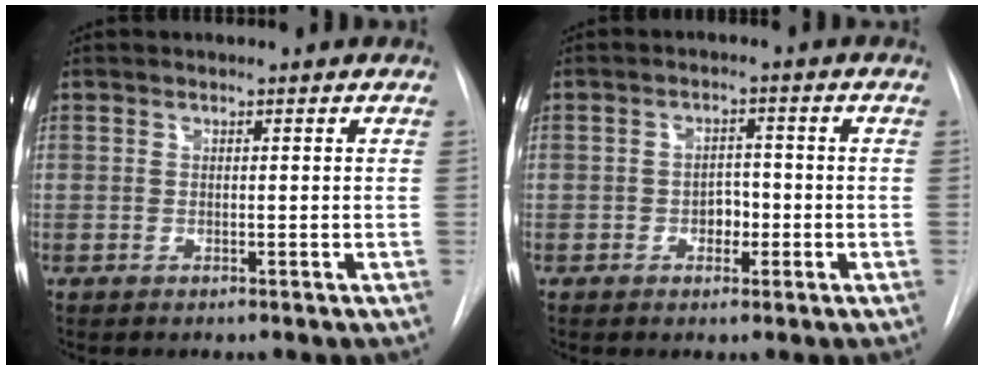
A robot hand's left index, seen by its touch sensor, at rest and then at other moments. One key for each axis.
{"total": 3.2, "fx": -2.0, "fy": 1.9, "fz": 1.7, "tx": -0.018, "ty": 0.001, "tz": -0.030}